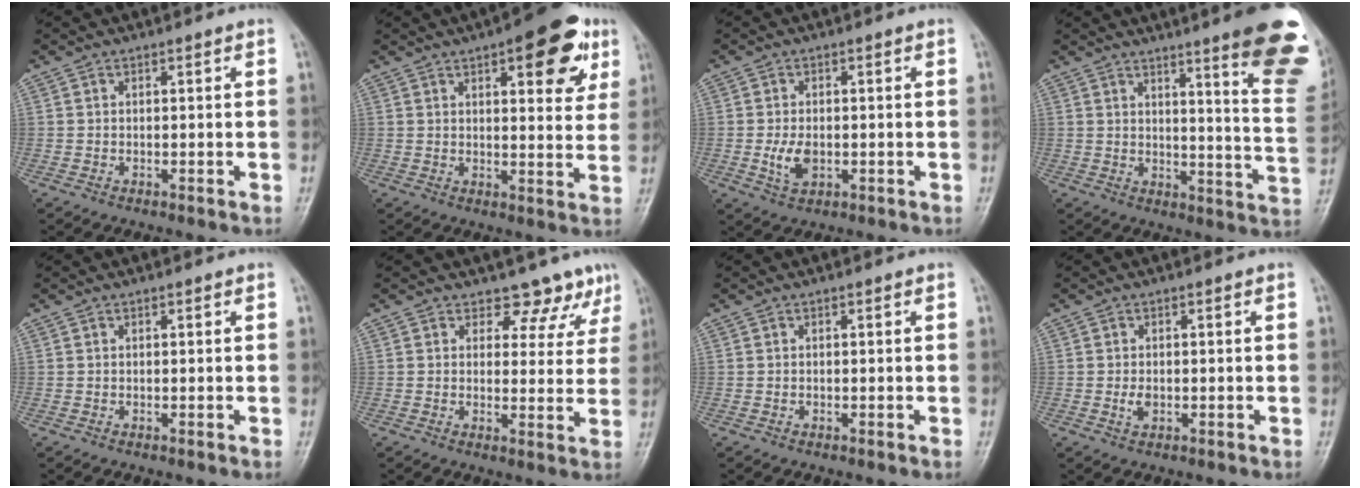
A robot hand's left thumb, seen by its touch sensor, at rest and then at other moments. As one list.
[{"total": 14.0, "force": [6.8, 5.5, 10.9], "torque": [-0.098, -0.017, 0.080]}, {"total": 4.4, "force": [-0.9, 2.7, 3.4], "torque": [-0.063, -0.003, -0.012]}, {"total": 18.6, "force": [11.3, 2.3, 14.5], "torque": [-0.152, -0.069, 0.134]}, {"total": 0.0}, {"total": 7.2, "force": [5.8, 4.1, 0.9], "torque": [0.030, -0.034, 0.055]}, {"total": 0.0}, {"total": 1.9, "force": [-0.5, 1.2, 1.3], "torque": [-0.024, 0.000, -0.007]}]